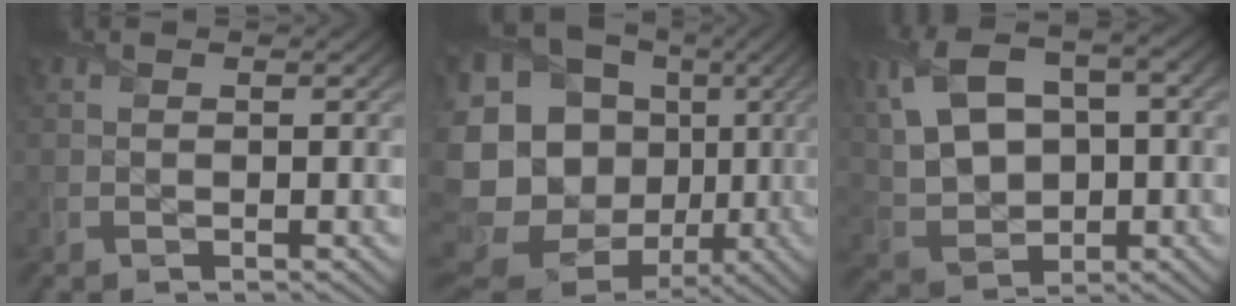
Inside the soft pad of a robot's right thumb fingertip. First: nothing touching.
{"total": 22.6, "force": [-2.5, 19.5, 11.0], "torque": [-0.271, -0.004, -0.052]}
{"total": 12.5, "force": [2.7, 8.0, 9.2], "torque": [-0.231, 0.007, 0.059]}